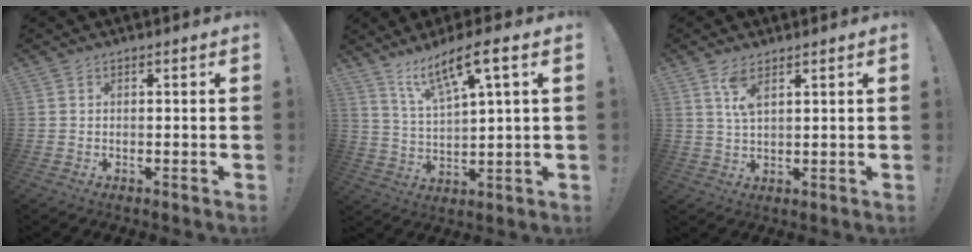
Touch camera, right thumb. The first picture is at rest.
{"total": 10.6, "force": [6.5, 1.8, 8.2], "torque": [-0.151, -0.025, 0.107]}
{"total": 5.3, "force": [3.1, 1.7, 3.9], "torque": [-0.067, -0.013, 0.051]}